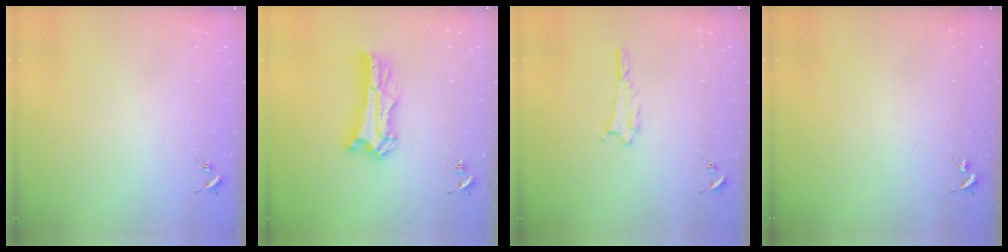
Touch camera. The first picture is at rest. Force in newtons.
{"total": 7.4, "press": 7.4, "slide": 0.7}
{"total": 1.0, "press": 1.0, "slide": 0.1}
{"total": 0.0}